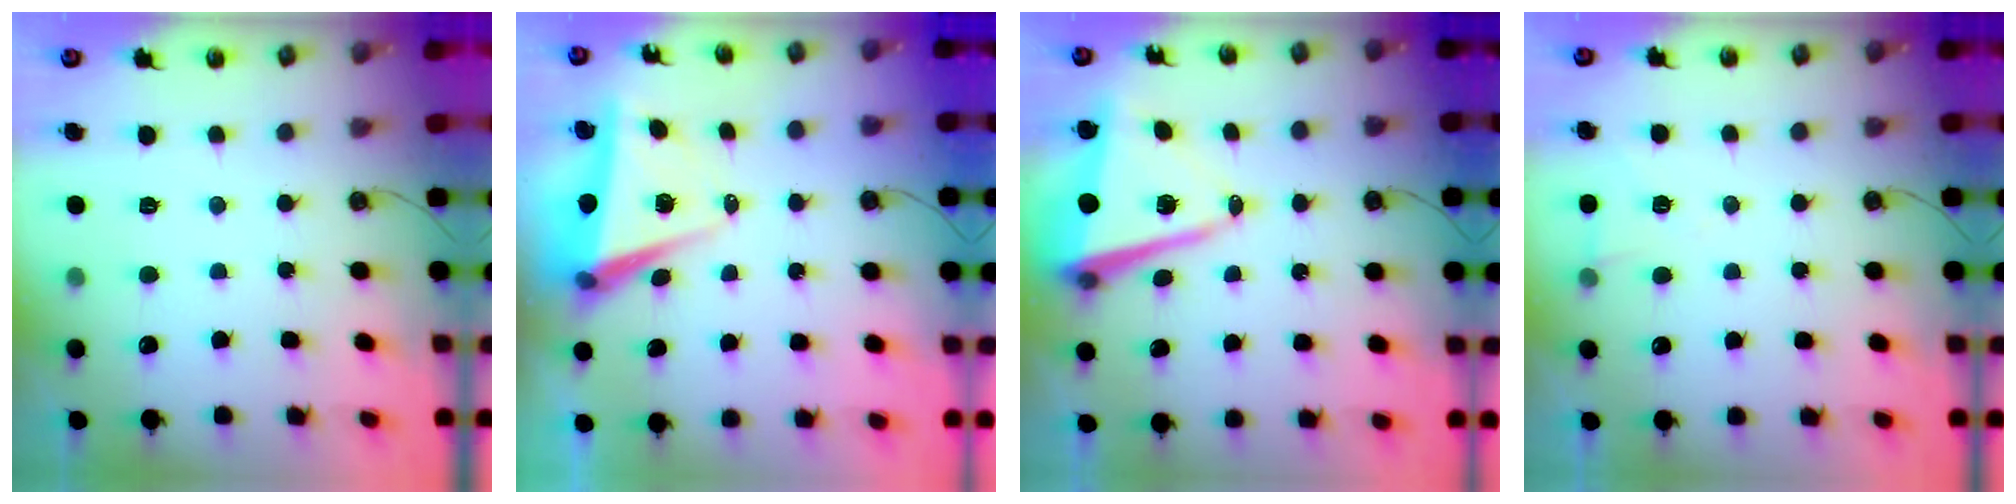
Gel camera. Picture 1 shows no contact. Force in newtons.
{"total": 6.6, "press": 4.9, "slide": 4.3}
{"total": 10.5, "press": 10.3, "slide": 1.8}
{"total": 5.9, "press": 3.7, "slide": 4.5}